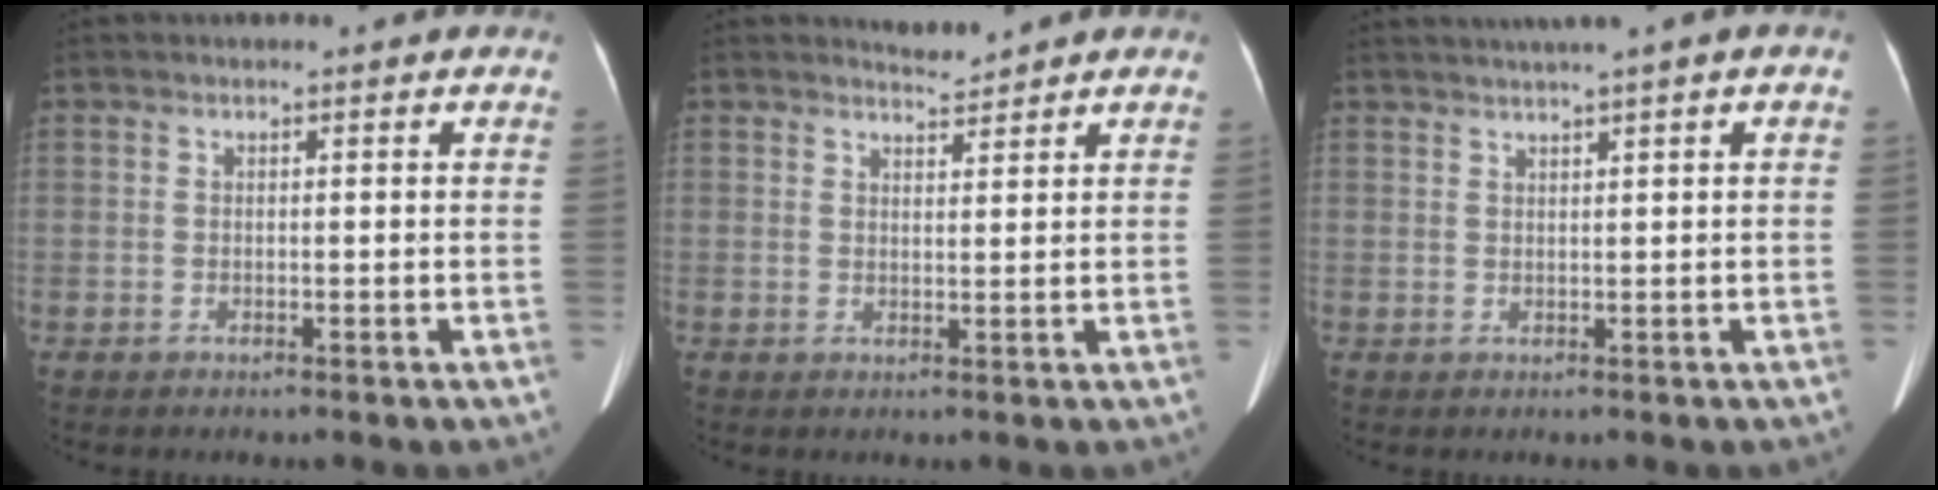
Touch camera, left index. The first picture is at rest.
{"total": 1.8, "force": [1.8, -0.2, -0.3], "torque": [-0.003, -0.003, 0.035]}
{"total": 4.4, "force": [2.8, -0.6, 3.3], "torque": [-0.058, 0.024, 0.049]}